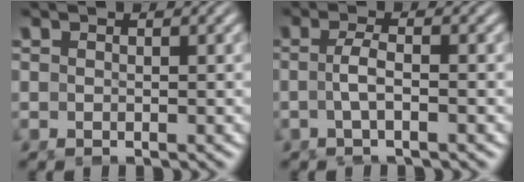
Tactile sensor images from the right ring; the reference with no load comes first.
{"total": 2.1, "force": [-0.8, -0.4, 1.9], "torque": [-0.044, -0.008, -0.009]}